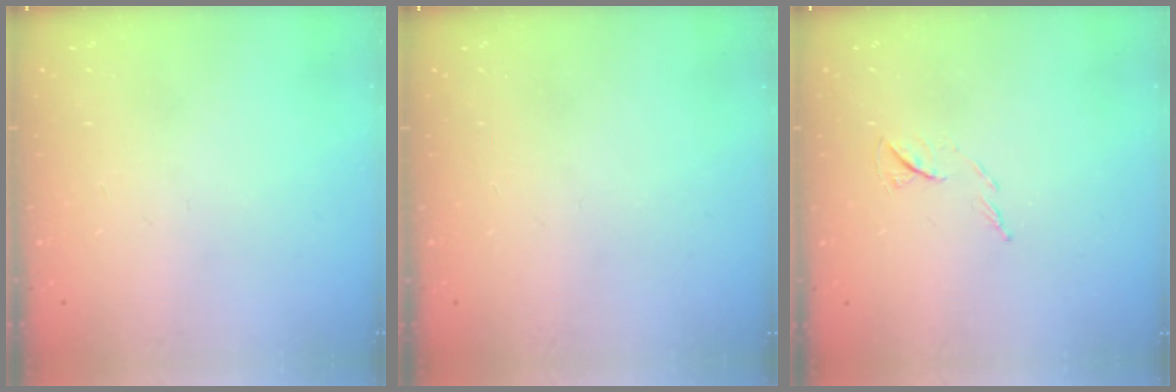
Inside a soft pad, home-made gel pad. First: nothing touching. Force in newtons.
{"total": 0.0}
{"total": 5.7, "press": 5.6, "slide": 1.2}